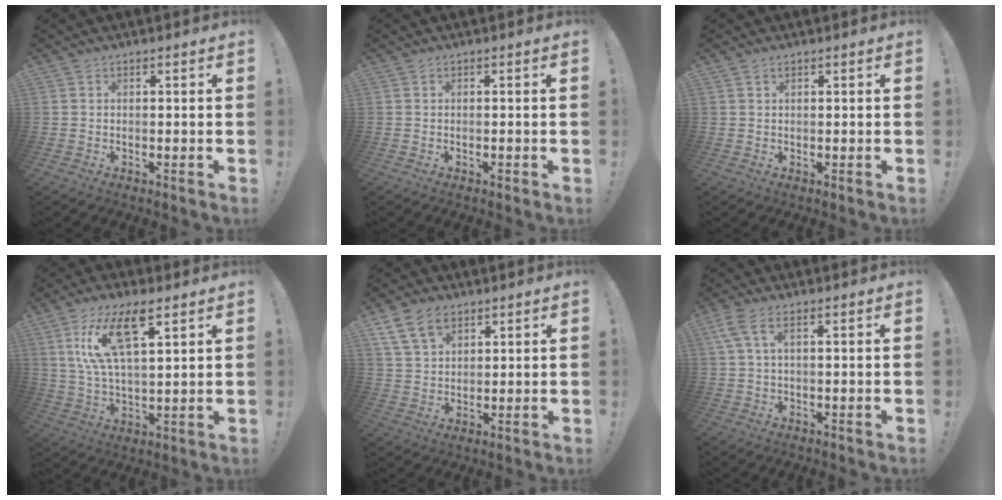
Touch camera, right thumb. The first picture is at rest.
{"total": 0.6, "force": [-0.4, 0.3, 0.3], "torque": [-0.011, 0.003, -0.005]}
{"total": 0.6, "force": [0.5, 0.2, 0.2], "torque": [-0.012, 0.003, 0.011]}
{"total": 14.5, "force": [7.7, 5.0, 11.3], "torque": [-0.218, -0.018, 0.131]}
{"total": 10.0, "force": [5.8, 6.6, 5.0], "torque": [-0.087, -0.015, 0.114]}
{"total": 4.7, "force": [1.7, 1.9, 3.9], "torque": [-0.074, 0.000, 0.033]}